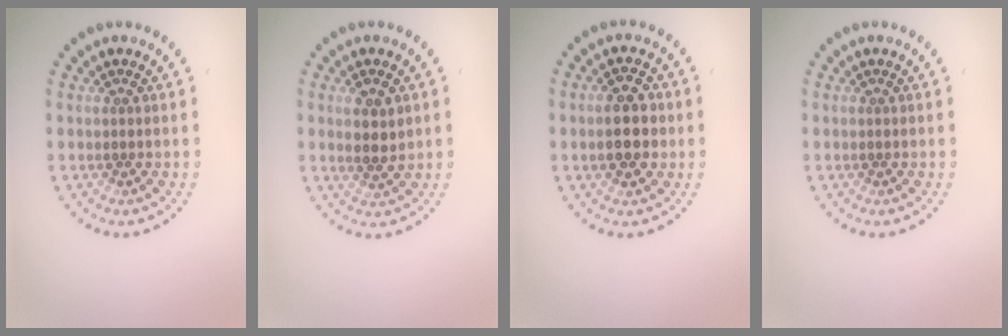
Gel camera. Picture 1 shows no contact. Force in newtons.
{"total": 2.5, "press": 2.4, "slide": 0.4}
{"total": 3.5, "press": 3.5, "slide": 0.2}
{"total": 0.0}